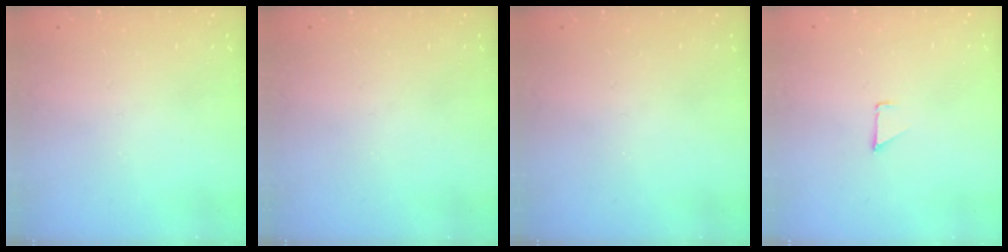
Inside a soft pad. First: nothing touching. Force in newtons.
{"total": 0.0}
{"total": 0.0}
{"total": 0.9, "press": 0.8, "slide": 0.1}